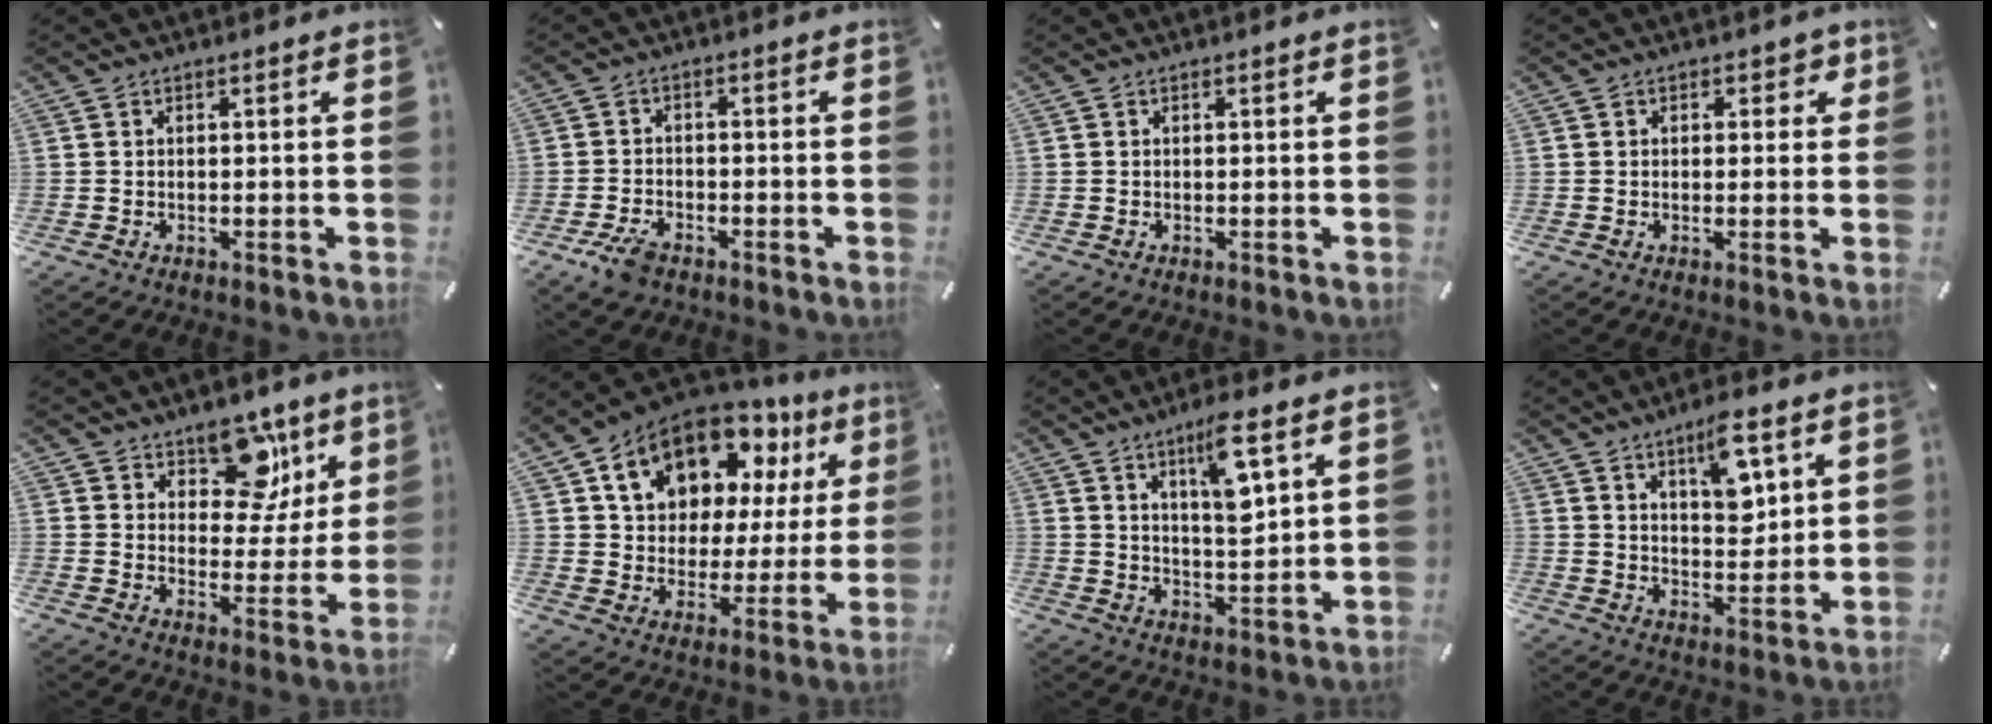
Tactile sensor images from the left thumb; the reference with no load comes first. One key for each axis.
{"total": 5.0, "fx": -3.2, "fy": 2.7, "fz": 2.7, "tx": -0.067, "ty": 0.013, "tz": -0.065}
{"total": 0.0}
{"total": 2.2, "fx": 0.6, "fy": 1.7, "fz": 1.3, "tx": -0.002, "ty": -0.002, "tz": 0.003}
{"total": 14.6, "fx": 8.8, "fy": 9.3, "fz": 7.0, "tx": -0.078, "ty": -0.062, "tz": 0.156}
{"total": 16.8, "fx": 10.6, "fy": 10.7, "fz": 7.5, "tx": -0.135, "ty": -0.061, "tz": 0.191}
{"total": 9.7, "fx": 5.6, "fy": 2.5, "fz": 7.5, "tx": -0.126, "ty": -0.028, "tz": 0.091}
{"total": 10.1, "fx": 5.8, "fy": 4.4, "fz": 7.0, "tx": -0.094, "ty": -0.031, "tz": 0.093}